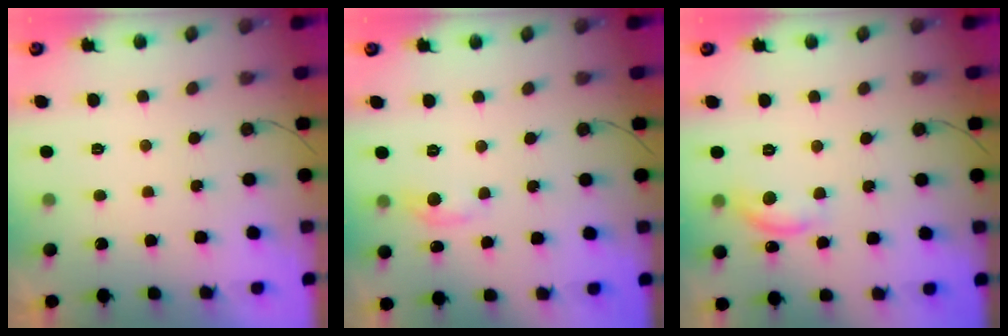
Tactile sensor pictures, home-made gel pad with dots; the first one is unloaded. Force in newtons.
{"total": 6.3, "press": 6.3, "slide": 0.9}
{"total": 10.6, "press": 10.5, "slide": 0.7}